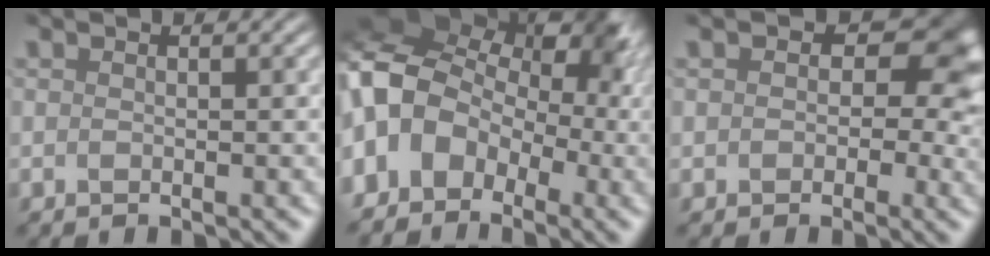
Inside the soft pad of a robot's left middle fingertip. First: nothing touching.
{"total": 9.0, "force": [-0.4, 7.3, 5.2], "torque": [-0.099, -0.006, -0.019]}
{"total": 2.8, "force": [0.3, 2.0, 2.0], "torque": [-0.011, 0.007, -0.005]}